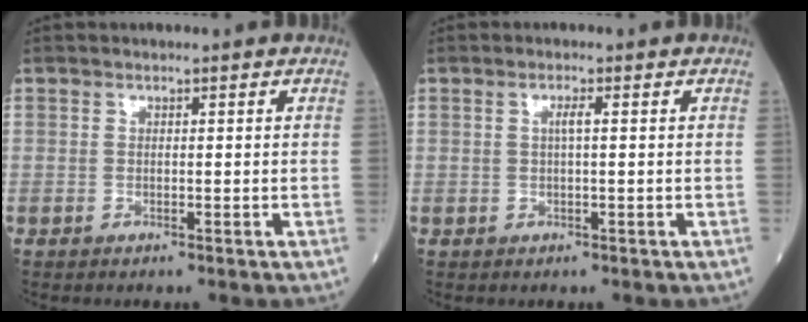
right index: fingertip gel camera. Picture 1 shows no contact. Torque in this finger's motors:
{"motor_torque": [-0.17, 0.10, 0.02, 0.01]}